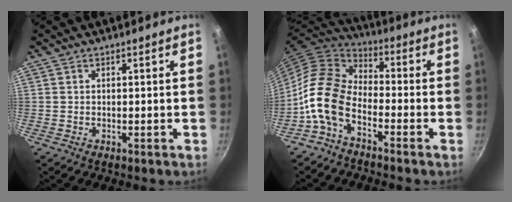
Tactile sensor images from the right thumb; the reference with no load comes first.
{"total": 12.2, "force": [-5.4, 7.3, 8.2], "torque": [-0.144, 0.051, -0.126]}